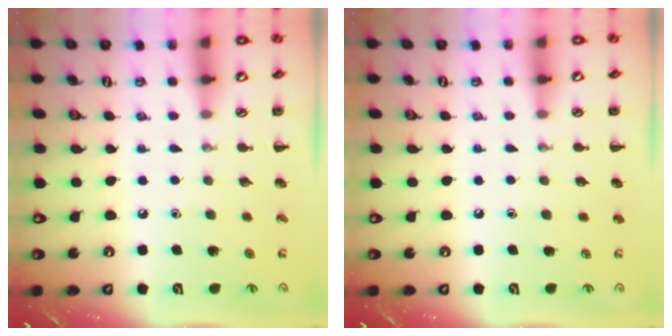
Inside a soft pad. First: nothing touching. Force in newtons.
{"total": 0.0}